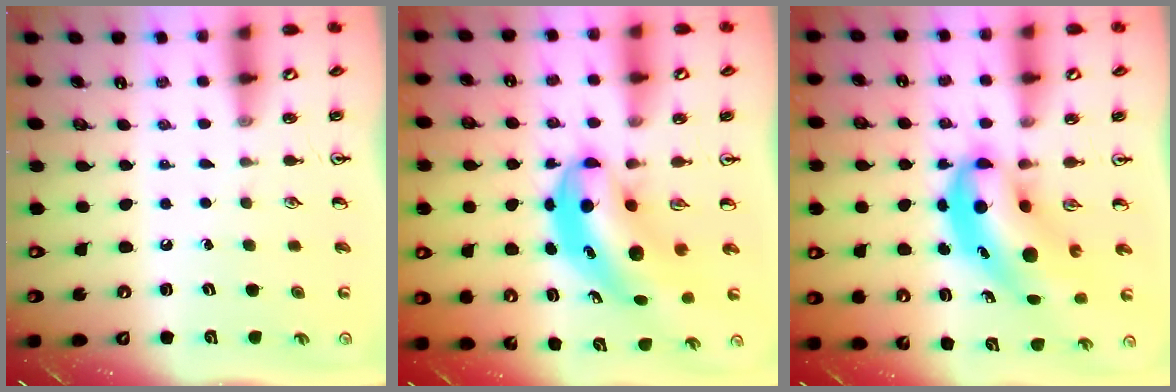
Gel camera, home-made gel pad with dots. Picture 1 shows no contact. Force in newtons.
{"total": 6.8, "press": 6.6, "slide": 1.9}
{"total": 8.3, "press": 8.0, "slide": 2.2}